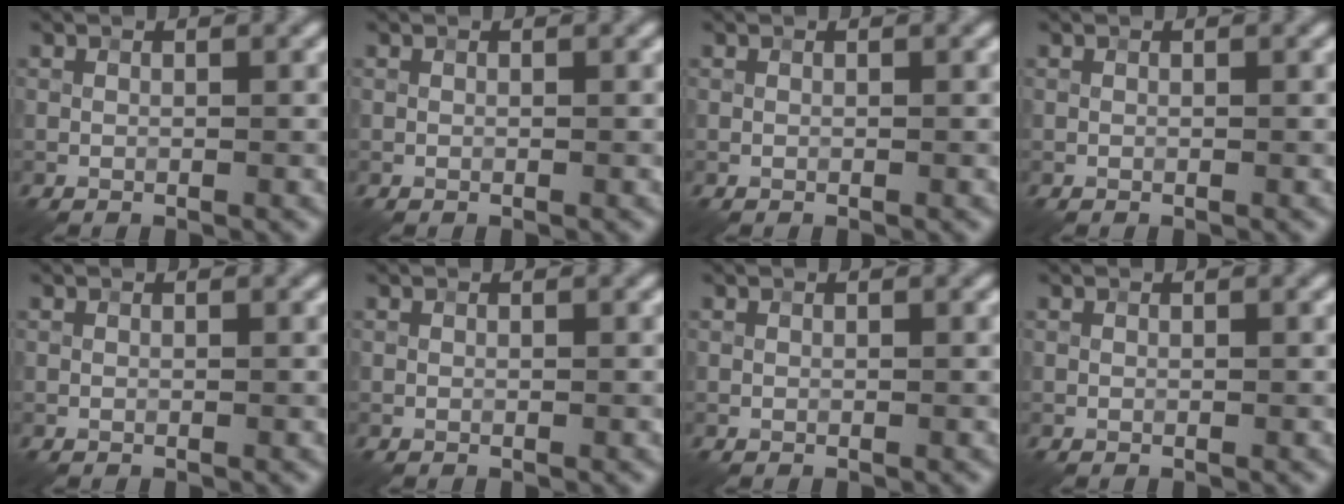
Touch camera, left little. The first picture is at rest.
{"total": 0.0}
{"total": 0.0}
{"total": 0.0}
{"total": 0.0}
{"total": 0.0}
{"total": 0.0}
{"total": 0.0}